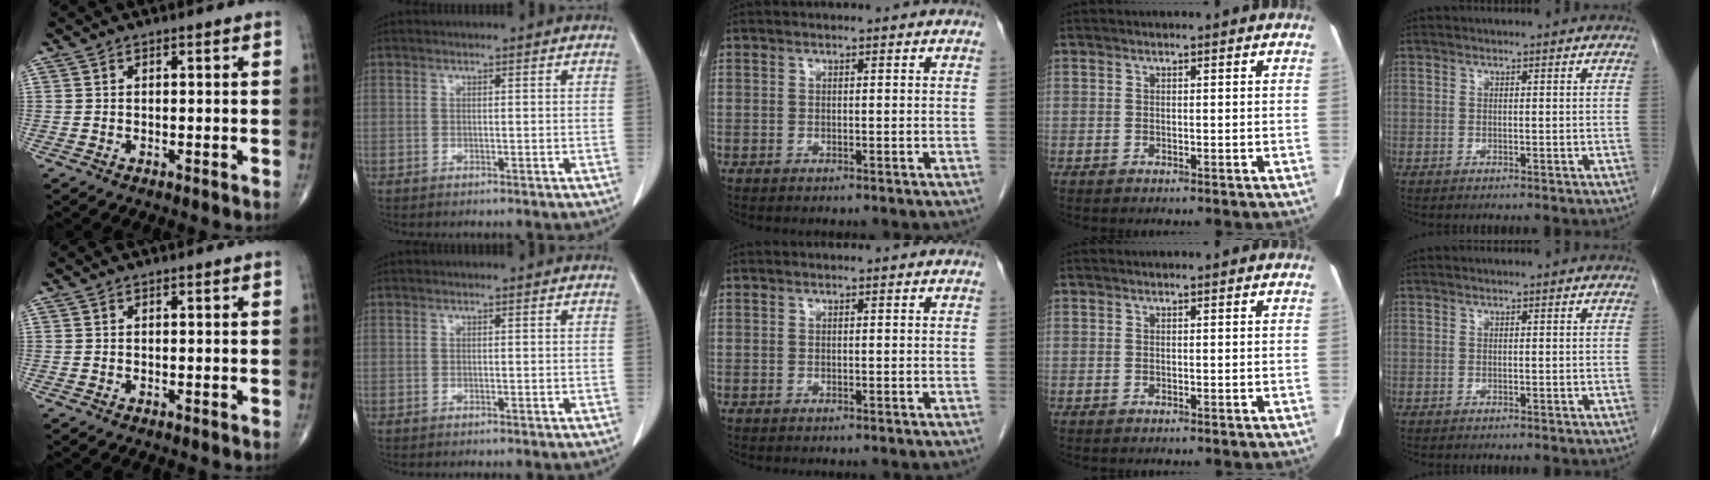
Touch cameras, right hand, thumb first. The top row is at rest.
{}